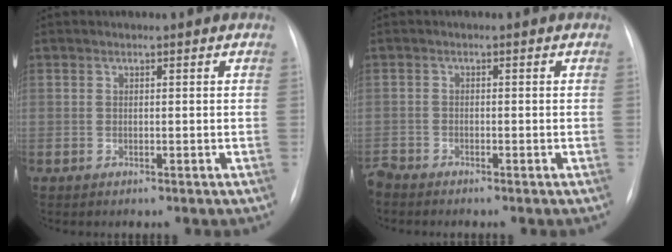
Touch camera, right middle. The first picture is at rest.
{"total": 2.5, "force": [-2.4, 0.6, 0.7], "torque": [-0.012, -0.006, -0.044]}